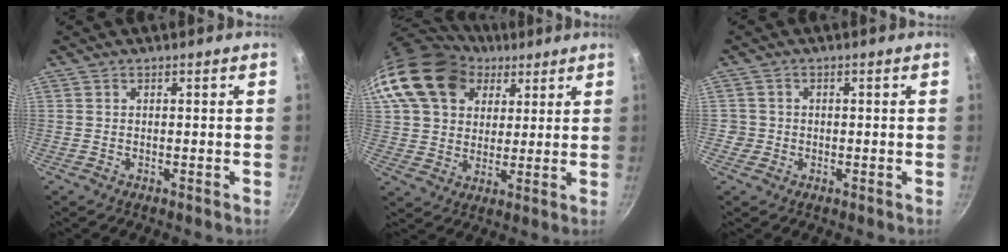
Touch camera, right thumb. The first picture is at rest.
{"total": 18.2, "force": [8.5, 13.4, 9.0], "torque": [-0.150, -0.001, 0.149]}
{"total": 2.0, "force": [-0.5, 2.0, 0.2], "torque": [0.007, 0.012, -0.006]}